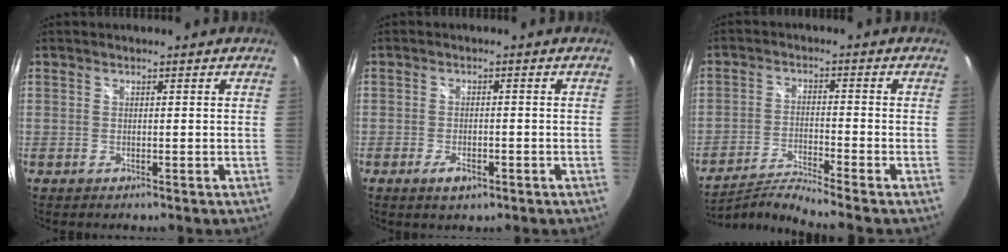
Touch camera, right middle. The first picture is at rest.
{"total": 3.1, "force": [-1.7, 1.3, 2.2], "torque": [-0.047, -0.006, -0.029]}
{"total": 7.7, "force": [-6.8, -2.5, 2.6], "torque": [-0.069, -0.006, -0.127]}